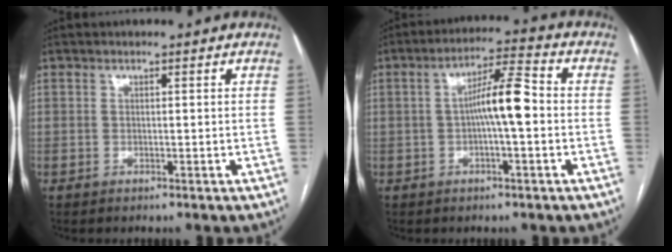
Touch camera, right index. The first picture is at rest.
{"total": 7.5, "force": [-0.5, 0.8, 7.4], "torque": [-0.132, 0.020, -0.012]}